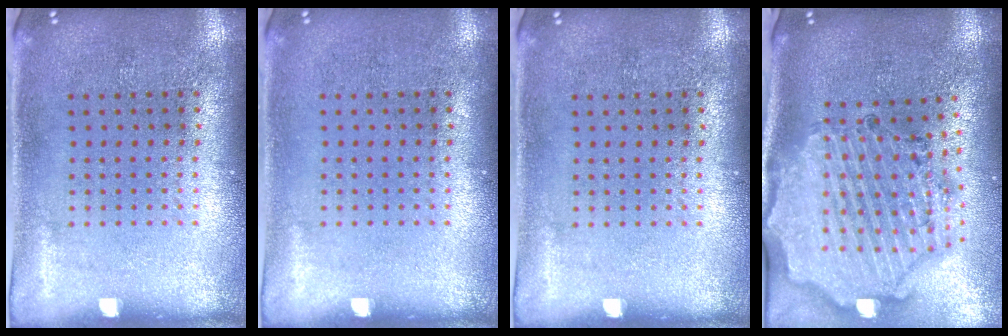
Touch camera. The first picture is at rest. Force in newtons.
{"total": 0.0}
{"total": 0.0}
{"total": 2.9, "press": 2.6, "slide": 1.2}